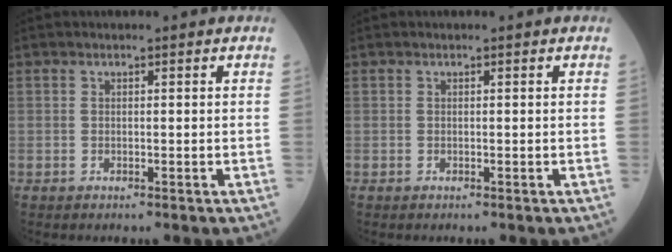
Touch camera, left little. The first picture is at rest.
{"total": 0.0}